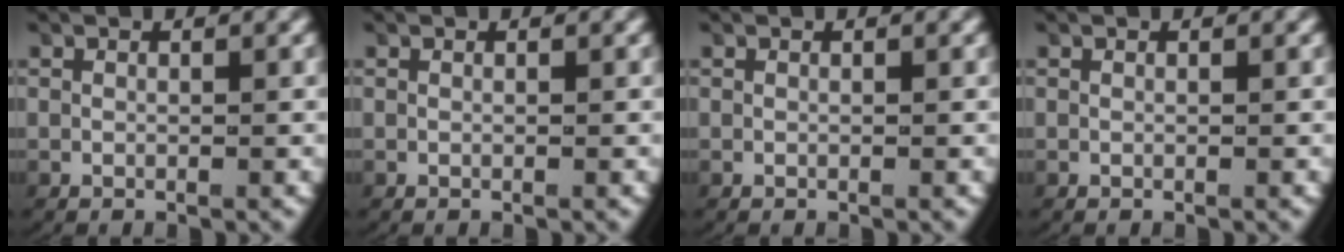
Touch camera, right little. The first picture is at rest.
{"total": 0.0}
{"total": 0.0}
{"total": 0.0}